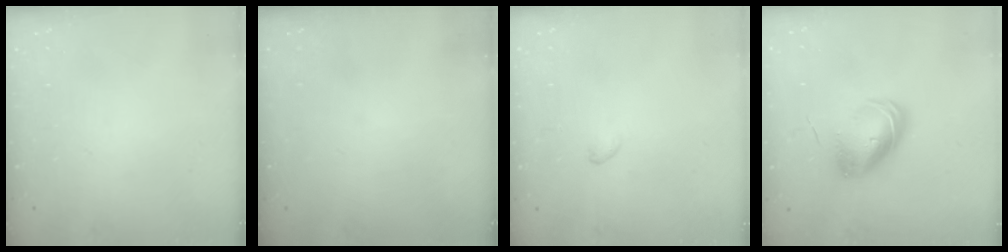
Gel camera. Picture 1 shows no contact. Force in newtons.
{"total": 0.0}
{"total": 2.7, "press": 2.7, "slide": 0.5}
{"total": 9.3, "press": 9.2, "slide": 1.1}